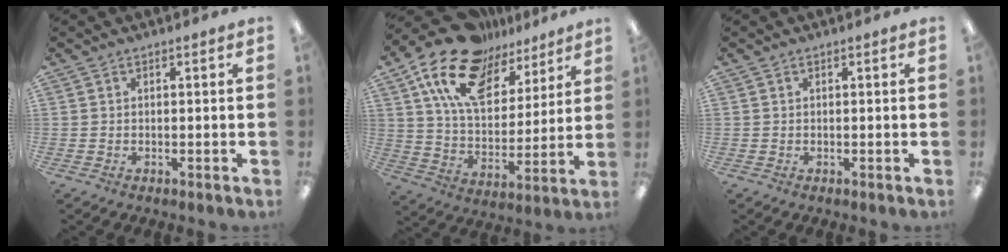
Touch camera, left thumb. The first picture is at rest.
{"total": 19.8, "force": [12.5, 10.6, 11.1], "torque": [-0.210, -0.054, 0.226]}
{"total": 0.0}